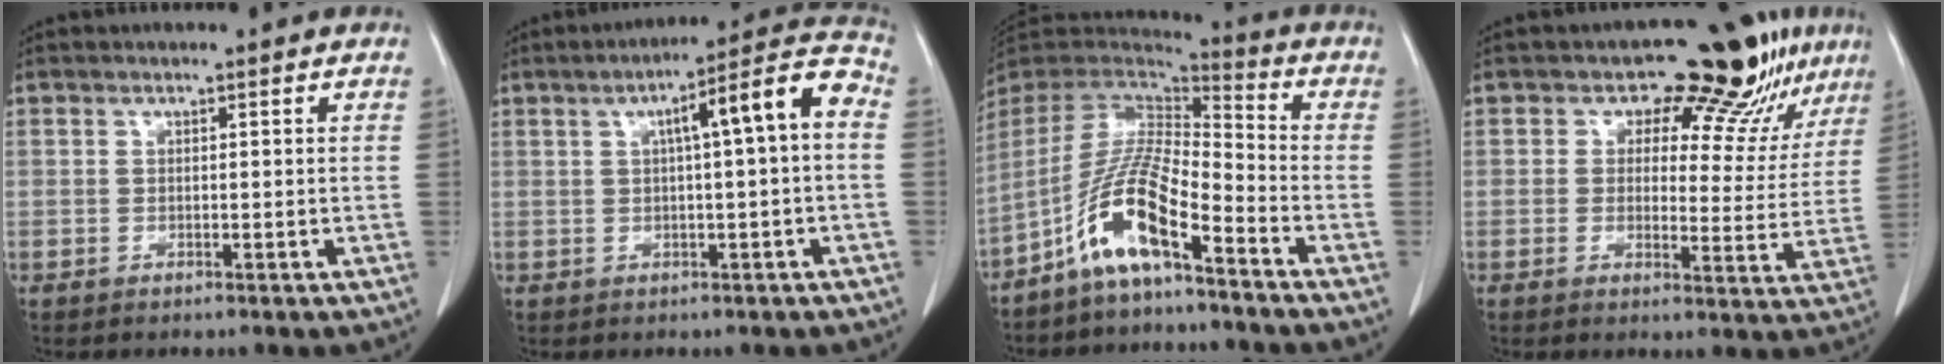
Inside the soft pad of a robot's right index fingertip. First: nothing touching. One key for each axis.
{"total": 9.2, "fx": 1.2, "fy": 0.7, "fz": 9.1, "tx": -0.127, "ty": 0.031, "tz": 0.013}
{"total": 11.5, "fx": -6.8, "fy": 1.7, "fz": 9.2, "tx": -0.191, "ty": 0.002, "tz": -0.134}
{"total": 11.3, "fx": 7.4, "fy": 4.7, "fz": 7.1, "tx": -0.081, "ty": -0.004, "tz": 0.086}